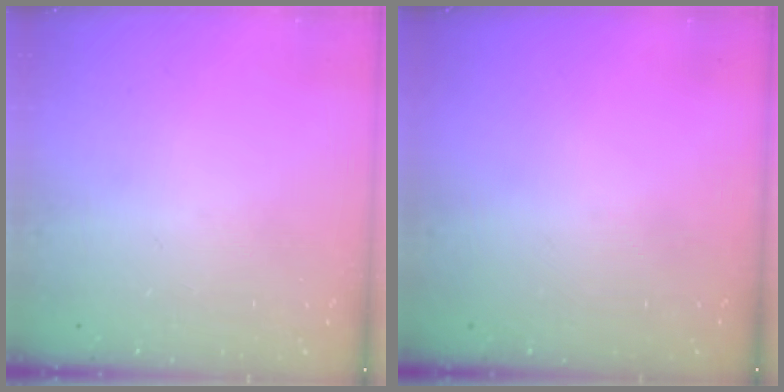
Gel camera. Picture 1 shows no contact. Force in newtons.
{"total": 0.0}